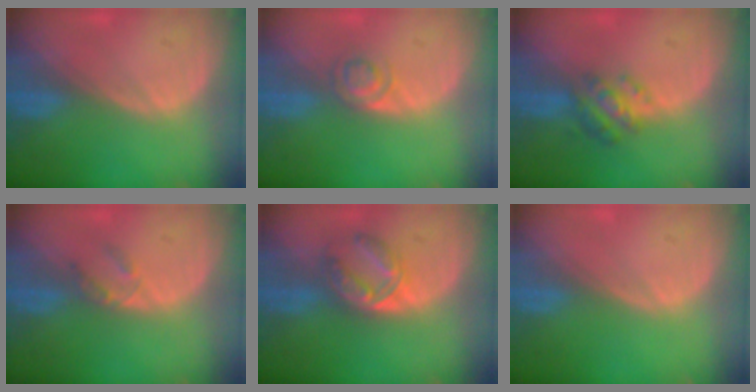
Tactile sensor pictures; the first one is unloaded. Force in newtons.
{"total": 3.0, "press": 2.9, "slide": 0.2}
{"total": 4.7, "press": 4.6, "slide": 1.0}
{"total": 2.3, "press": 2.0, "slide": 1.1}
{"total": 5.8, "press": 5.5, "slide": 1.8}
{"total": 0.0}